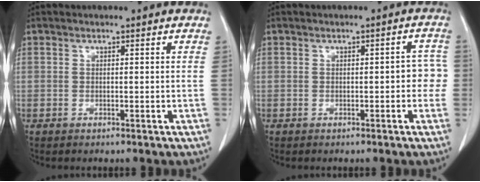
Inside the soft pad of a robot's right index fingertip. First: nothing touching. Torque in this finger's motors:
{"motor_torque": [0.45, -0.32, 0.20, 0.03]}